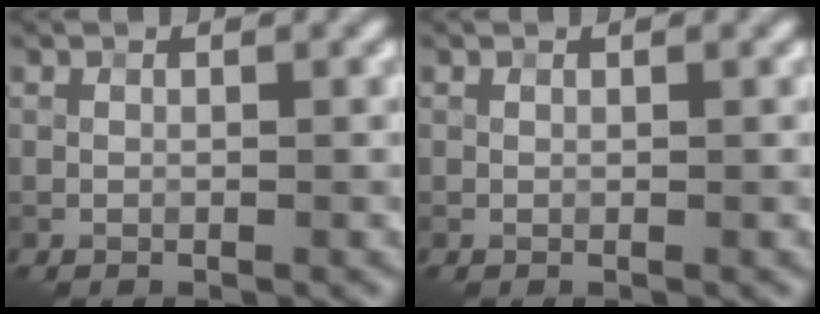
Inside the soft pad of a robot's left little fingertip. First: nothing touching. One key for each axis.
{"total": 0.0}